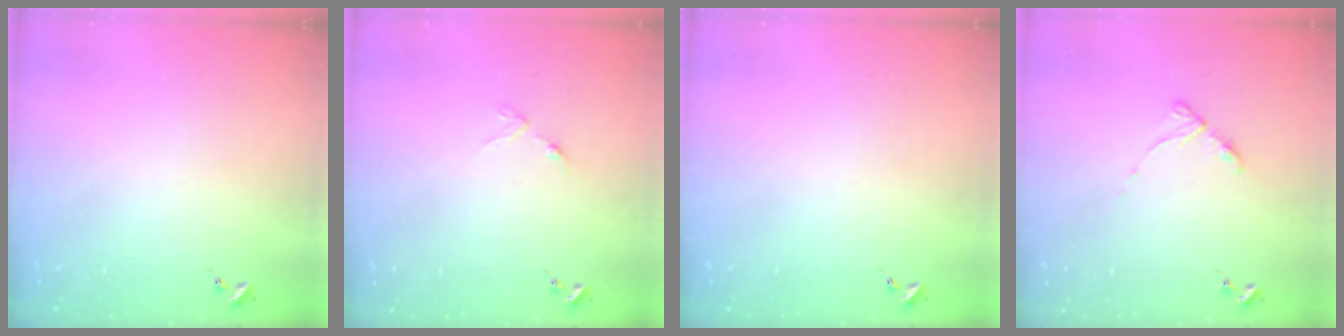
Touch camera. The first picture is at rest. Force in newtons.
{"total": 3.1, "press": 3.0, "slide": 0.5}
{"total": 0.0}
{"total": 5.2, "press": 5.1, "slide": 0.6}